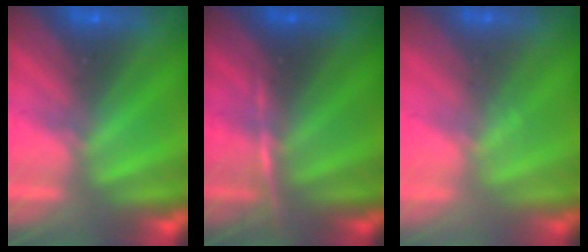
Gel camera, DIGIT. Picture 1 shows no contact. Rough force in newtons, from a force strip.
{"total": 2.9}
{"total": 2.2}